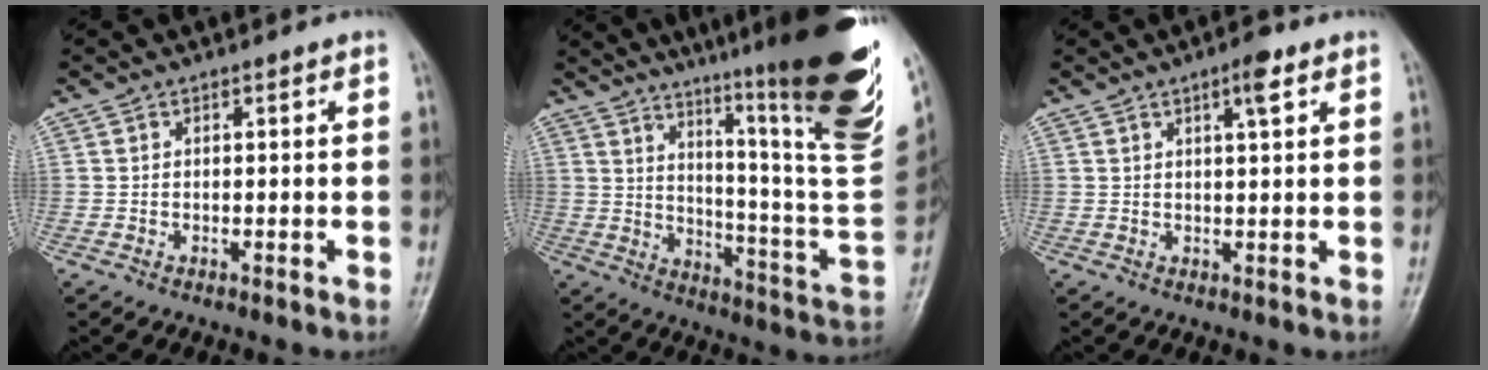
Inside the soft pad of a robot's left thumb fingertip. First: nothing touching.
{"total": 30.7, "force": [19.0, 3.1, 24.0], "torque": [-0.289, -0.108, 0.272]}
{"total": 3.7, "force": [2.0, 0.8, 3.0], "torque": [-0.045, -0.007, 0.030]}